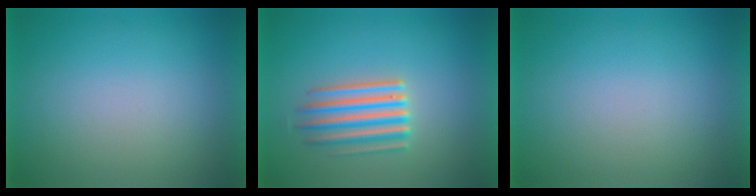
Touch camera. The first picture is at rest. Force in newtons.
{"total": 4.7}
{"total": 0.0}